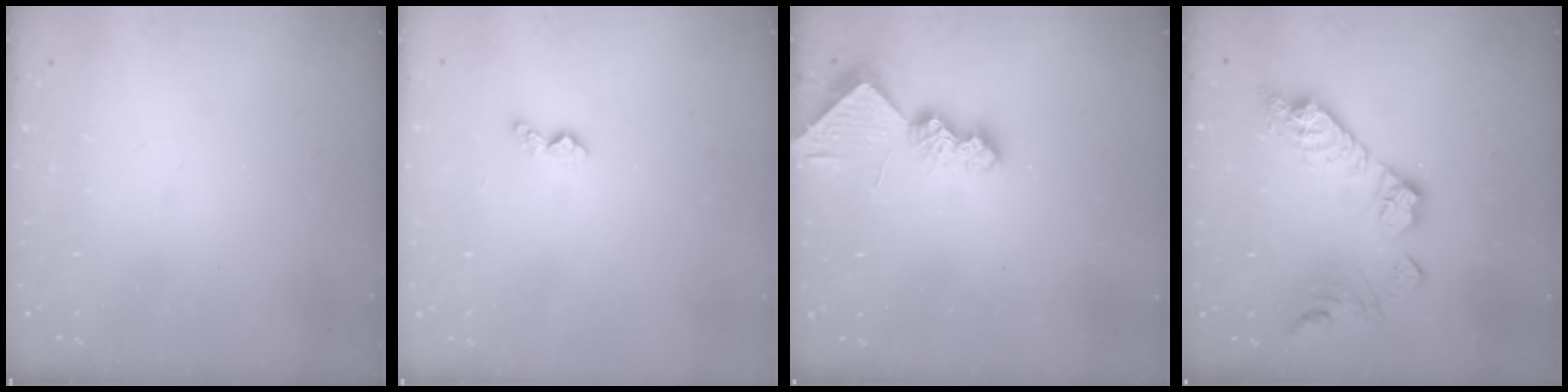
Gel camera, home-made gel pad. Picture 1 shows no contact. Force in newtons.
{"total": 4.2, "press": 4.1, "slide": 0.6}
{"total": 7.8, "press": 7.8, "slide": 0.9}
{"total": 15.8, "press": 15.7, "slide": 1.1}